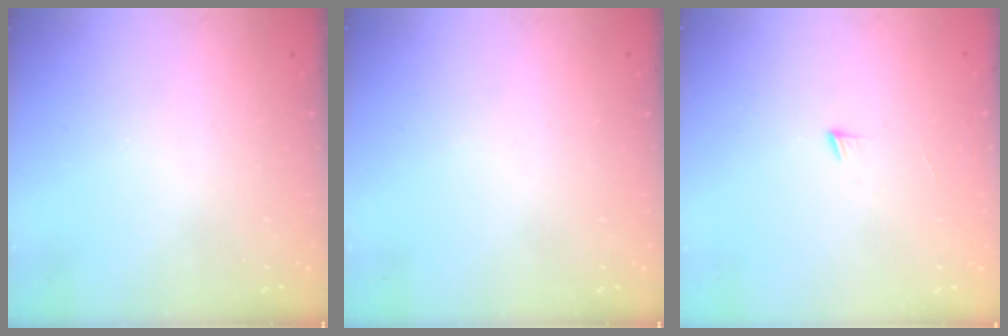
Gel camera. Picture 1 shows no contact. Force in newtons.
{"total": 0.0}
{"total": 4.3, "press": 4.2, "slide": 0.4}